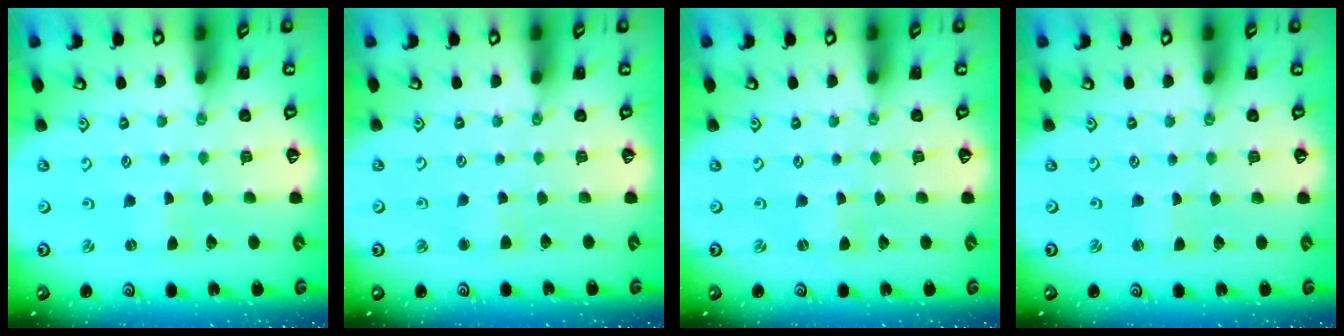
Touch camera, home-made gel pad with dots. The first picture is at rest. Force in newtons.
{"total": 2.5, "press": 2.5, "slide": 0.3}
{"total": 0.0}
{"total": 0.0}